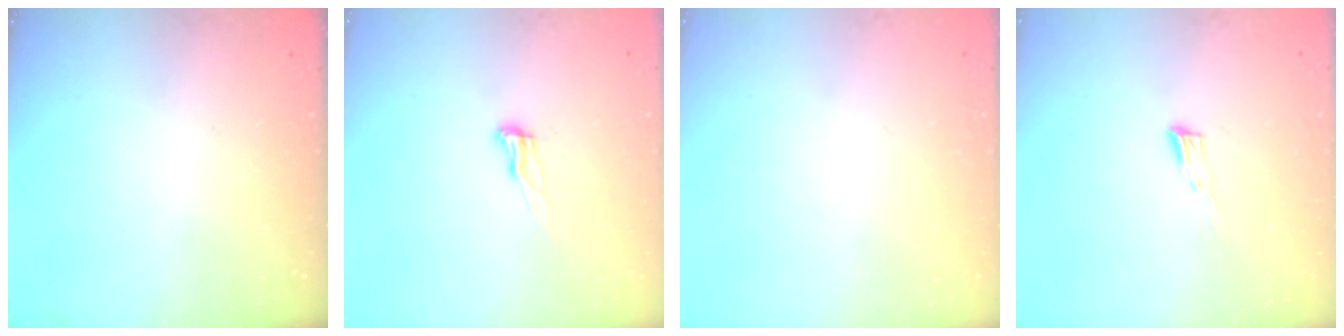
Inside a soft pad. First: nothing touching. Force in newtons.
{"total": 8.0, "press": 7.7, "slide": 2.0}
{"total": 2.7, "press": 2.7, "slide": 0.3}
{"total": 4.4, "press": 4.3, "slide": 1.0}